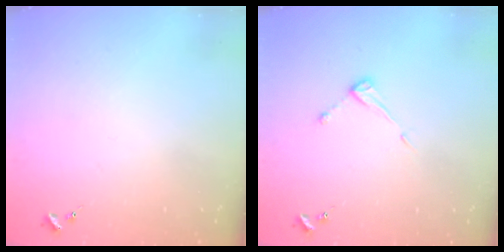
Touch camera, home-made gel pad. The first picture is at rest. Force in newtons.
{"total": 4.7, "press": 4.7, "slide": 0.4}